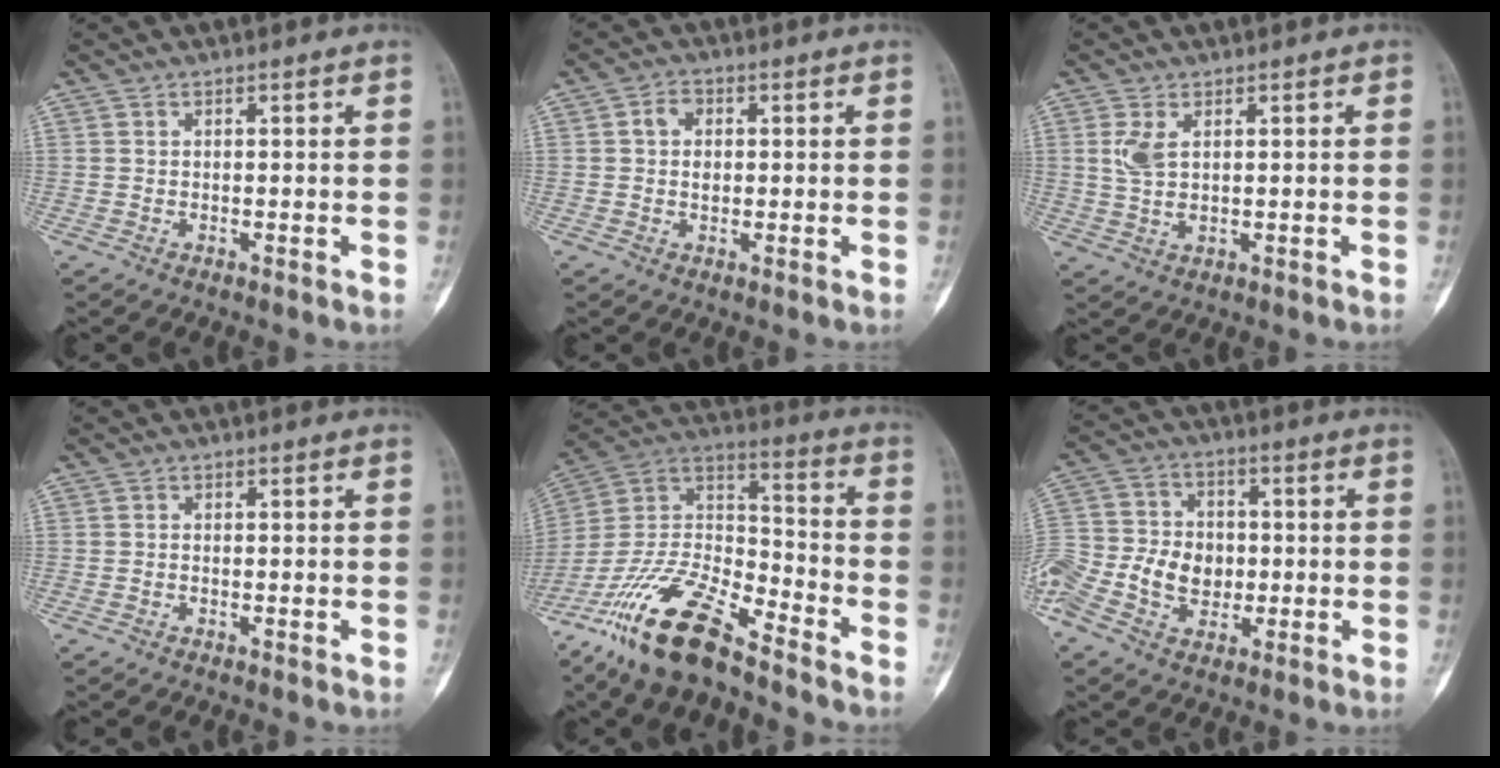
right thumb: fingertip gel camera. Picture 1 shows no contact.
{"total": 3.4, "force": [0.4, 2.6, 2.2], "torque": [-0.030, 0.007, 0.004]}
{"total": 4.1, "force": [1.2, 2.2, 3.3], "torque": [-0.073, -0.006, 0.028]}
{"total": 0.0}
{"total": 20.3, "force": [-14.6, 6.4, 12.6], "torque": [-0.251, 0.066, -0.275]}
{"total": 14.7, "force": [-3.4, 10.8, 9.3], "torque": [-0.189, 0.021, -0.063]}